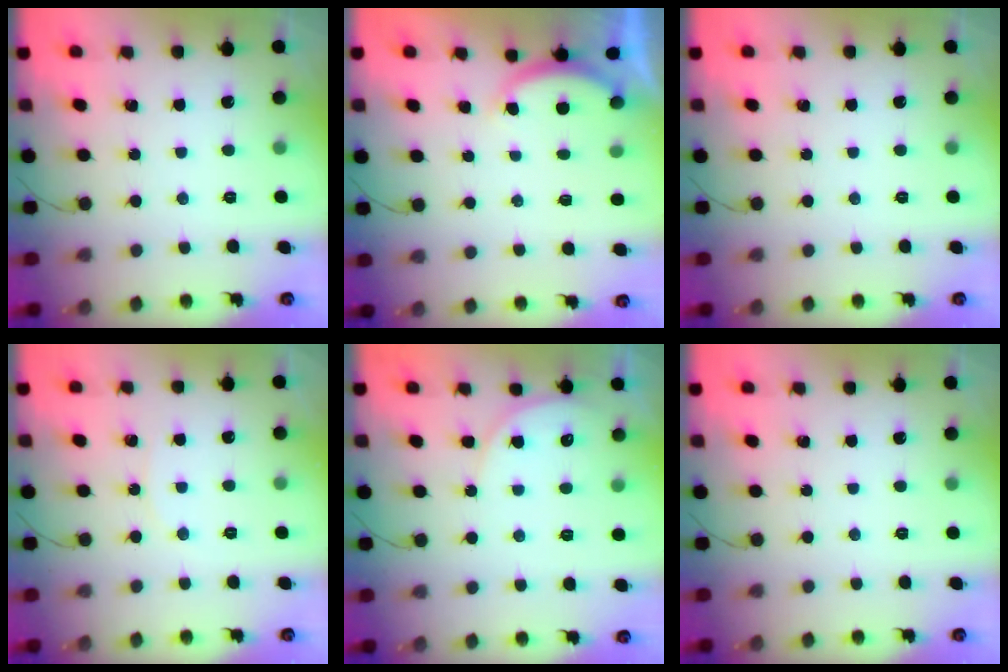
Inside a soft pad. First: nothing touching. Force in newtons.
{"total": 2.5, "press": 2.4, "slide": 0.6}
{"total": 0.0}
{"total": 4.8, "press": 4.1, "slide": 2.5}
{"total": 6.0, "press": 6.0, "slide": 0.7}
{"total": 0.0}